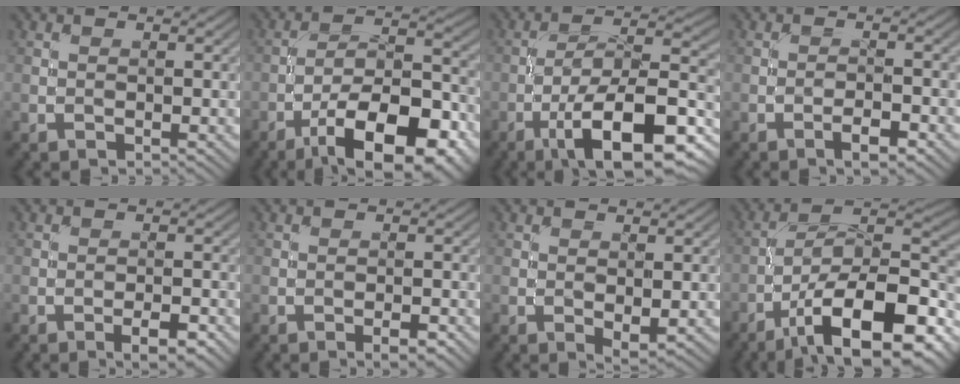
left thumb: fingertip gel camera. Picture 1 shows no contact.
{"total": 15.3, "force": [-9.1, 5.4, 11.1], "torque": [-0.177, -0.004, -0.149]}
{"total": 15.5, "force": [-8.1, 5.0, 12.3], "torque": [-0.203, -0.001, -0.141]}
{"total": 2.7, "force": [-1.7, 0.6, 2.0], "torque": [-0.038, 0.005, -0.033]}
{"total": 3.1, "force": [-1.8, 0.9, 2.3], "torque": [-0.038, 0.003, -0.027]}
{"total": 2.1, "force": [-1.2, 0.6, 1.6], "torque": [-0.025, 0.002, -0.021]}
{"total": 2.3, "force": [-0.4, 1.1, 1.9], "torque": [-0.030, -0.006, -0.003]}
{"total": 17.1, "force": [-9.7, 6.5, 12.5], "torque": [-0.187, -0.008, -0.170]}